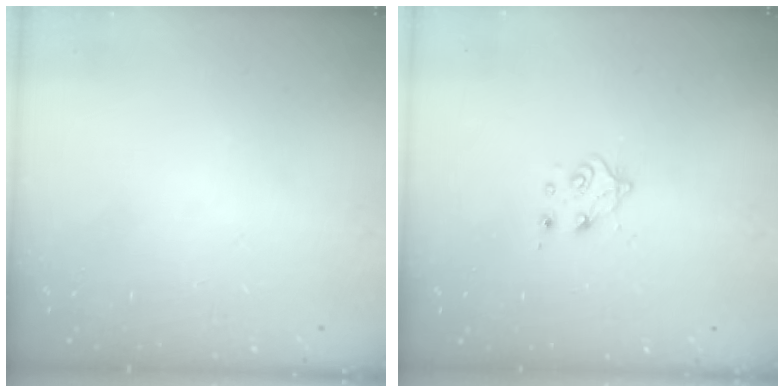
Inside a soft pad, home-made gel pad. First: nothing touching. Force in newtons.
{"total": 5.5, "press": 5.4, "slide": 0.6}